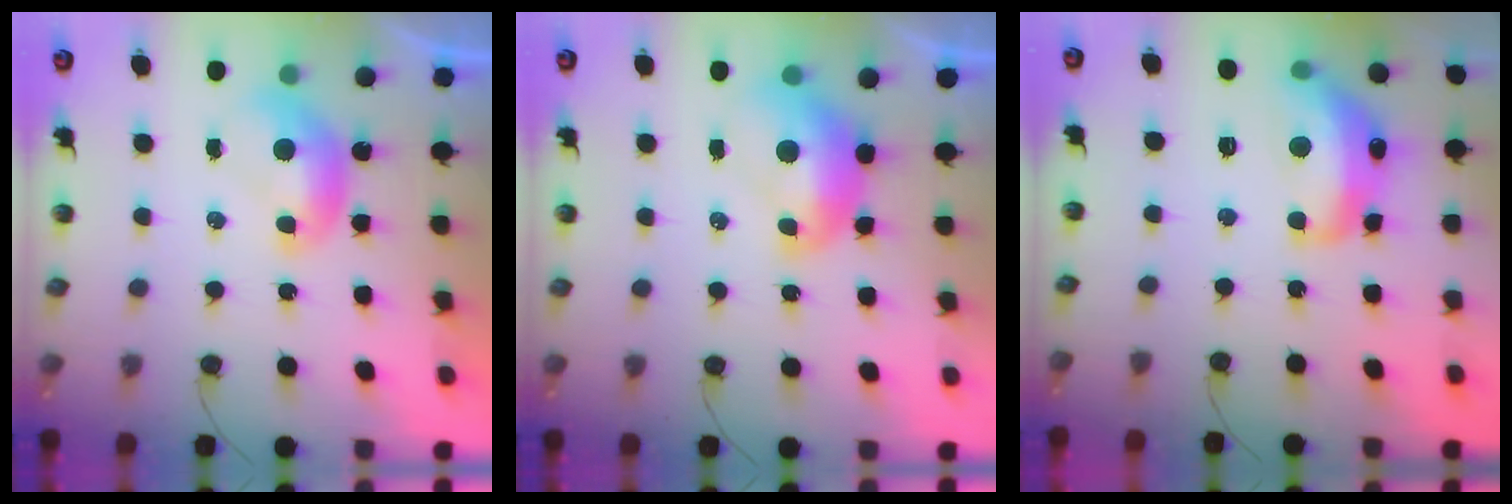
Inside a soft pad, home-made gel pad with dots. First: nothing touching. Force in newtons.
{"total": 2.6, "press": 2.5, "slide": 0.7}
{"total": 8.3, "press": 8.3, "slide": 0.9}